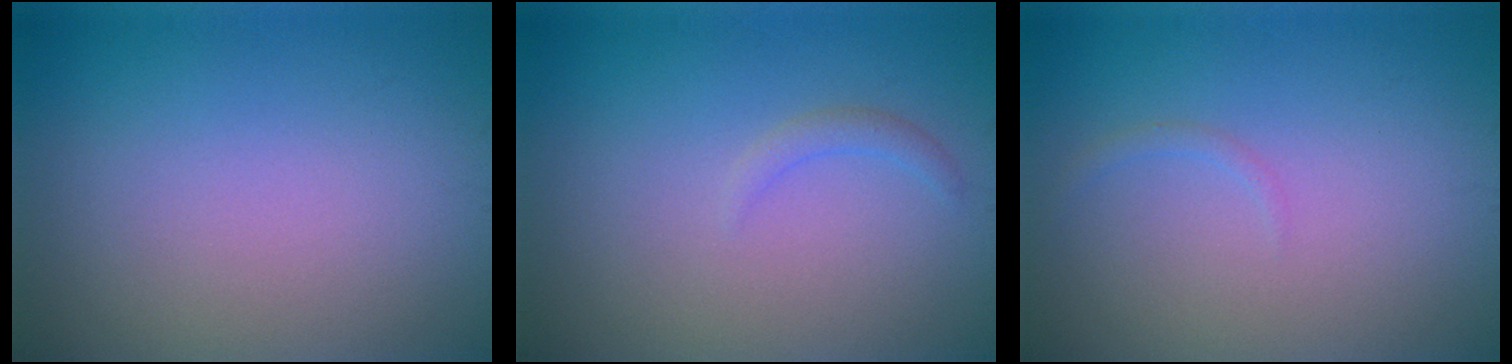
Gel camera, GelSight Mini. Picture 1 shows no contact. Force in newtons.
{"total": 1.0, "press": 1.0, "slide": 0.2}
{"total": 0.6, "press": 0.6, "slide": 0.1}